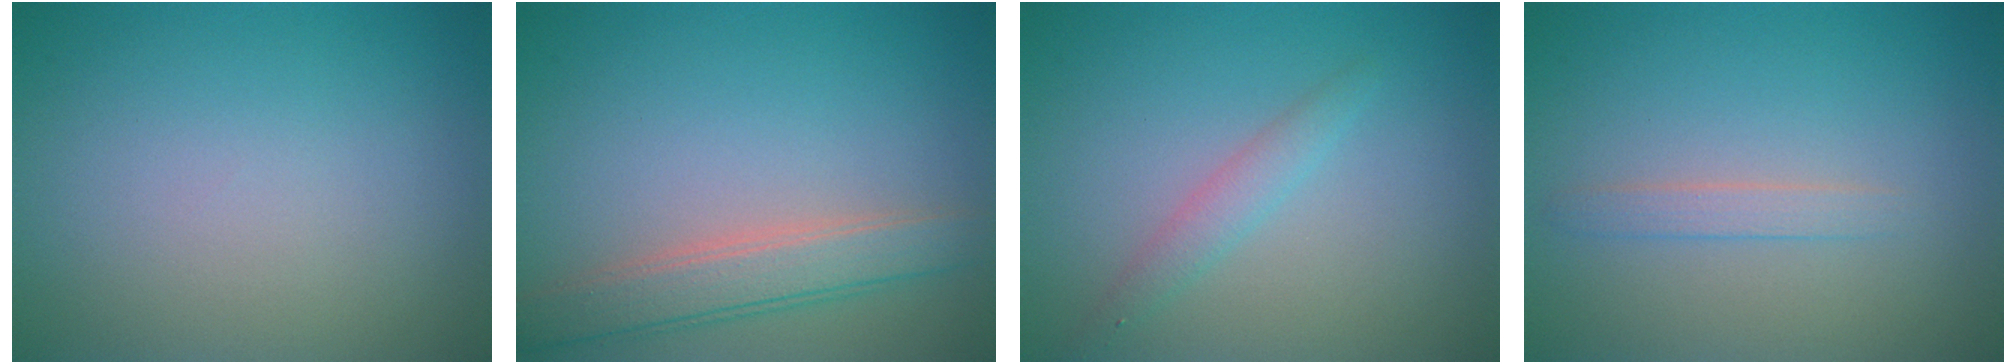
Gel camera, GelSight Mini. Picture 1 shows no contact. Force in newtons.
{"total": 3.6, "press": 3.6, "slide": 0.2}
{"total": 1.7, "press": 1.7, "slide": 0.0}
{"total": 1.2, "press": 1.2, "slide": 0.1}